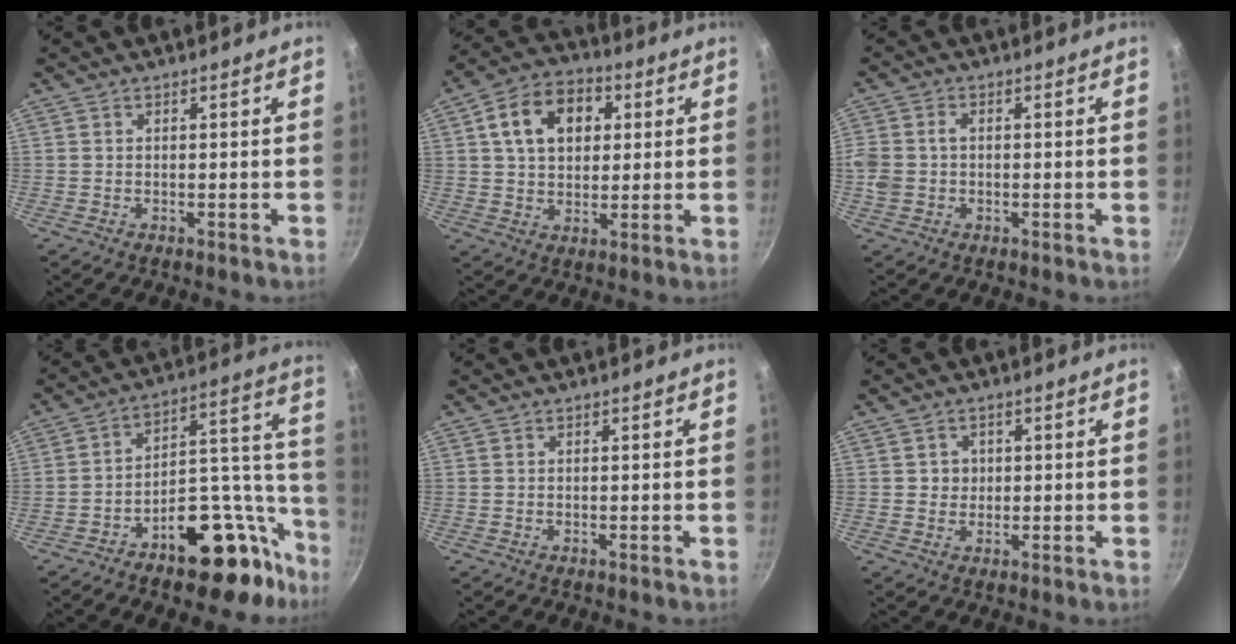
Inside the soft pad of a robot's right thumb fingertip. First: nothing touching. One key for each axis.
{"total": 13.1, "fx": 3.7, "fy": 9.4, "fz": 8.4, "tx": -0.116, "ty": 0.013, "tz": 0.049}
{"total": 4.8, "fx": -0.2, "fy": 3.8, "fz": 3.0, "tx": -0.064, "ty": 0.005, "tz": -0.009}
{"total": 20.8, "fx": -12.9, "fy": 10.3, "fz": 12.6, "tx": -0.096, "ty": 0.125, "tz": -0.185}
{"total": 0.0}
{"total": 2.5, "fx": 0.4, "fy": 2.4, "fz": 0.6, "tx": 0.007, "ty": 0.002, "tz": 0.003}